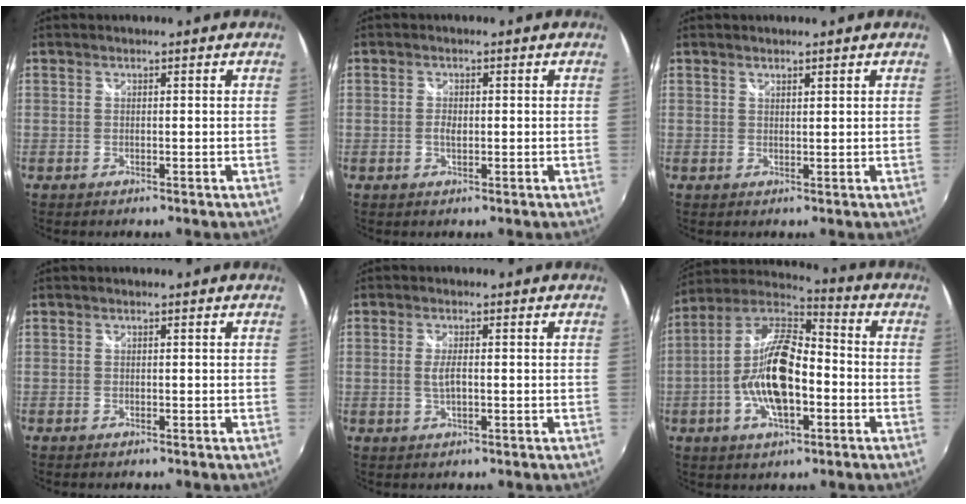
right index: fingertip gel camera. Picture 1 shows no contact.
{"total": 1.6, "force": [-0.2, 0.9, 1.3], "torque": [-0.025, 0.001, -0.005]}
{"total": 1.0, "force": [0.9, 0.2, 0.5], "torque": [-0.007, 0.000, 0.015]}
{"total": 0.0}
{"total": 2.7, "force": [-0.3, 0.7, 2.5], "torque": [-0.050, -0.003, -0.005]}
{"total": 15.5, "force": [-3.6, 6.4, 13.7], "torque": [-0.273, 0.006, -0.073]}